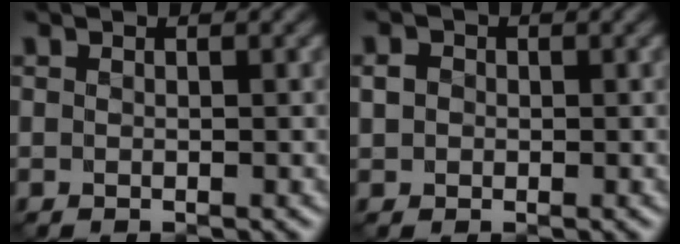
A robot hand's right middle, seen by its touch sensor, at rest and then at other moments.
{"total": 1.2, "force": [0.1, 1.1, 0.5], "torque": [-0.006, 0.000, -0.002]}